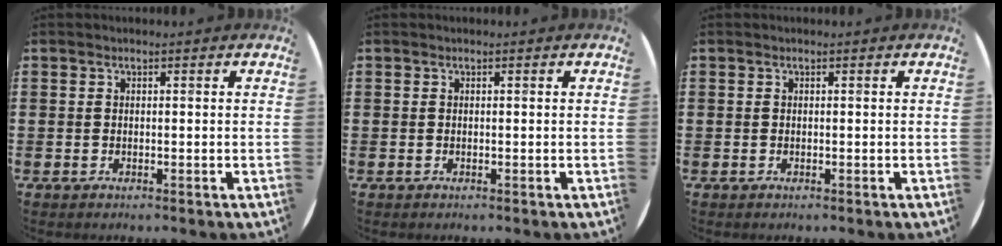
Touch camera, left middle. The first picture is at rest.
{"total": 0.0}
{"total": 0.0}